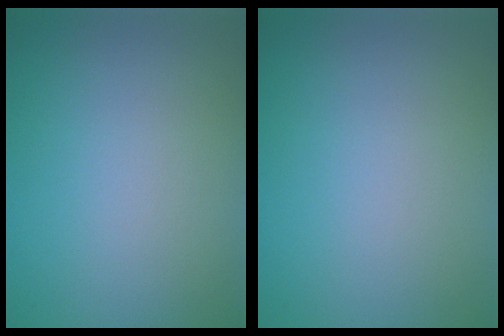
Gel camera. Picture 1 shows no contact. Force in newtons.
{"total": 0.0}